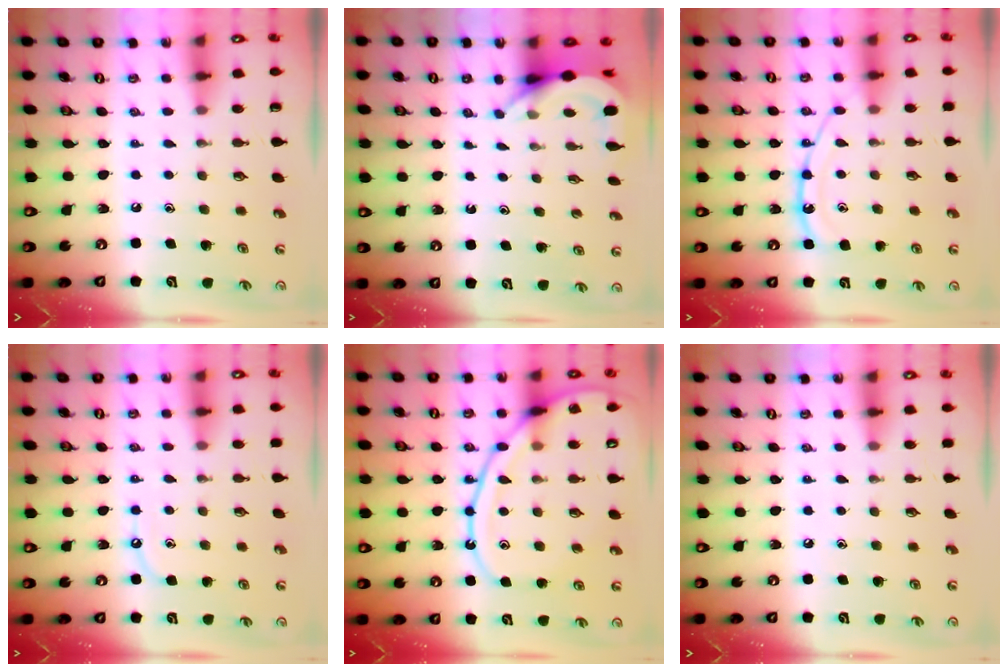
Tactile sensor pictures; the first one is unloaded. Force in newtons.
{"total": 4.8, "press": 4.8, "slide": 0.2}
{"total": 12.8, "press": 12.7, "slide": 0.9}
{"total": 5.7, "press": 5.6, "slide": 0.6}
{"total": 15.4, "press": 15.4, "slide": 1.4}
{"total": 3.3, "press": 3.2, "slide": 0.5}